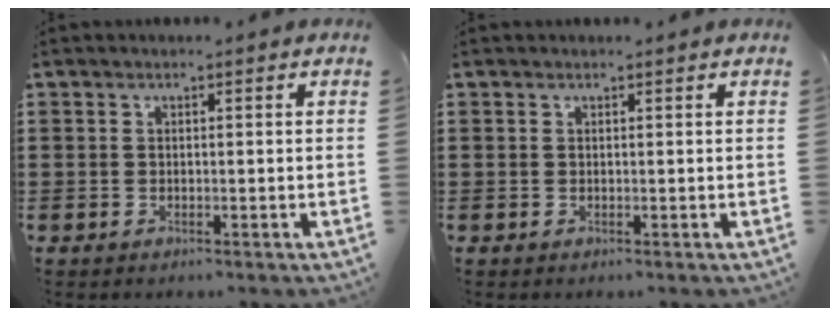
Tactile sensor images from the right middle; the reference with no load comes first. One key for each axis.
{"total": 0.0}